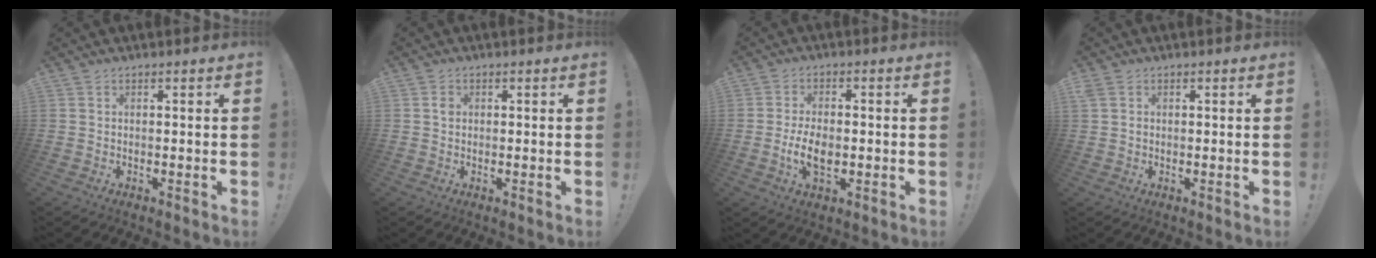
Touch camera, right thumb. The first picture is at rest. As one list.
[{"total": 1.3, "force": [0.1, 1.2, 0.7], "torque": [-0.011, 0.005, 0.001]}, {"total": 7.3, "force": [-1.8, 3.8, 6.0], "torque": [-0.113, -0.002, -0.034]}, {"total": 1.2, "force": [0.3, 1.0, 0.5], "torque": [-0.008, 0.003, 0.006]}]